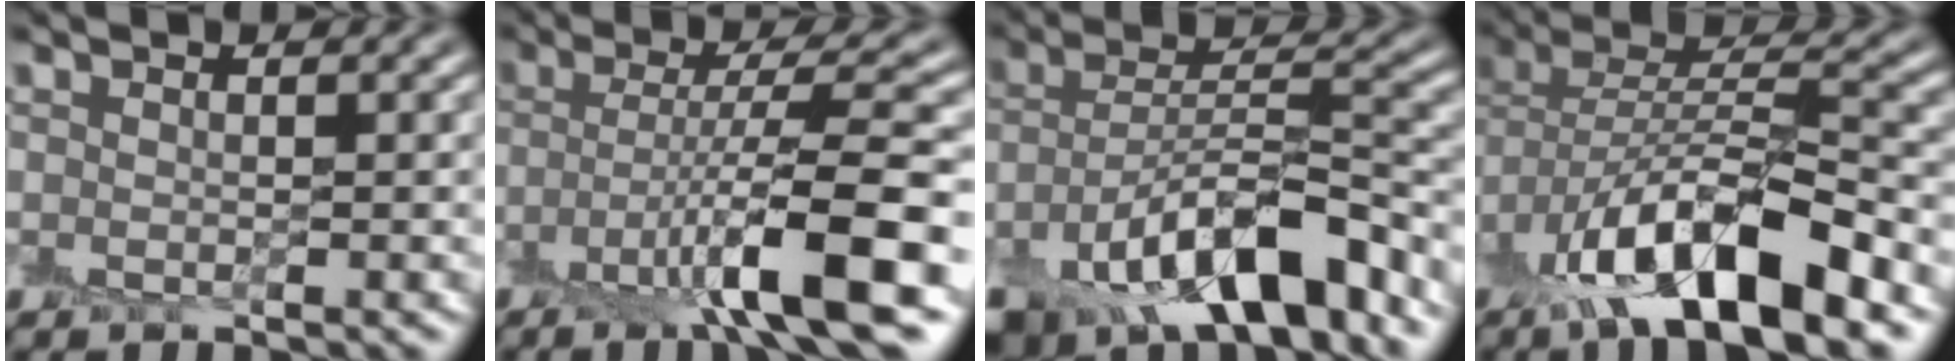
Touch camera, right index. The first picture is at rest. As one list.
[{"total": 8.4, "force": [-3.4, 1.2, 7.6], "torque": [-0.116, 0.011, -0.066]}, {"total": 11.0, "force": [-7.4, 4.2, 6.9], "torque": [-0.110, 0.003, -0.137]}, {"total": 11.5, "force": [-6.3, 4.0, 8.7], "torque": [-0.150, 0.006, -0.118]}]